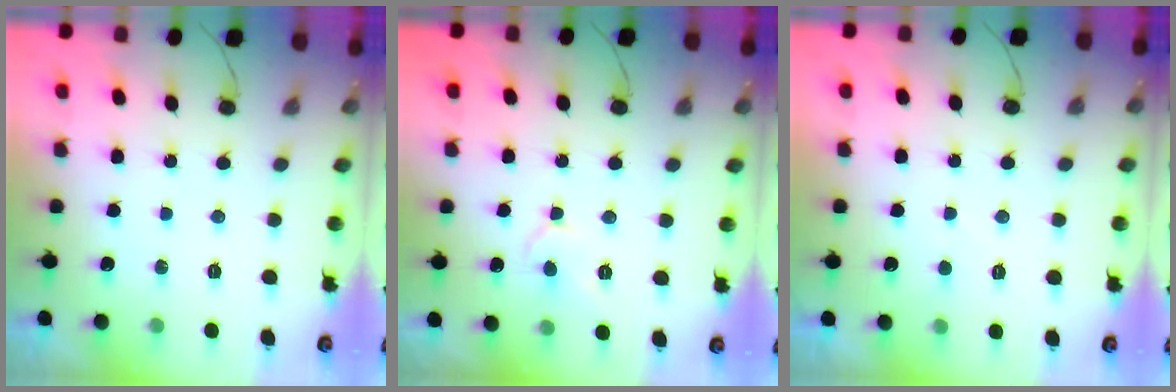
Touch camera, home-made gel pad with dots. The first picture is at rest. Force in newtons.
{"total": 5.3, "press": 5.3, "slide": 0.6}
{"total": 2.5, "press": 2.5, "slide": 0.2}